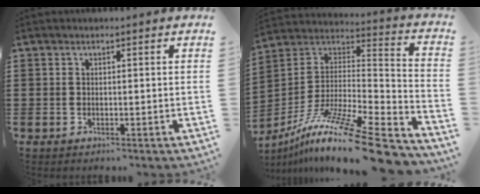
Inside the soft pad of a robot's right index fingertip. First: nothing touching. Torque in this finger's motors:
{"motor_torque": [2.14, 0.00, 0.46, 0.21]}